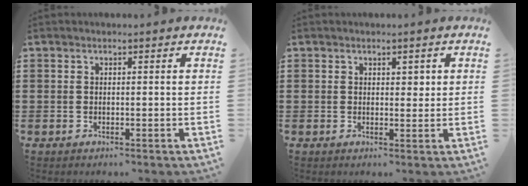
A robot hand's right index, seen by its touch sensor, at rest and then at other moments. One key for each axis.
{"total": 1.4, "fx": 0.7, "fy": 0.9, "fz": 0.7, "tx": -0.006, "ty": 0.004, "tz": 0.010}